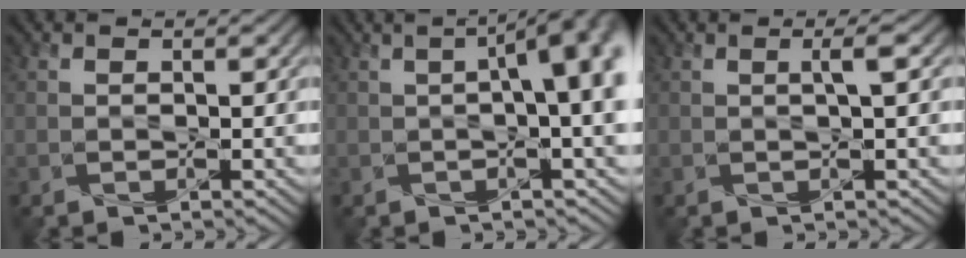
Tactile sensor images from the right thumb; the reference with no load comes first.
{"total": 11.3, "force": [1.2, 3.7, 10.6], "torque": [-0.142, 0.020, 0.011]}
{"total": 1.5, "force": [0.1, -0.3, 1.5], "torque": [-0.027, 0.005, -0.001]}